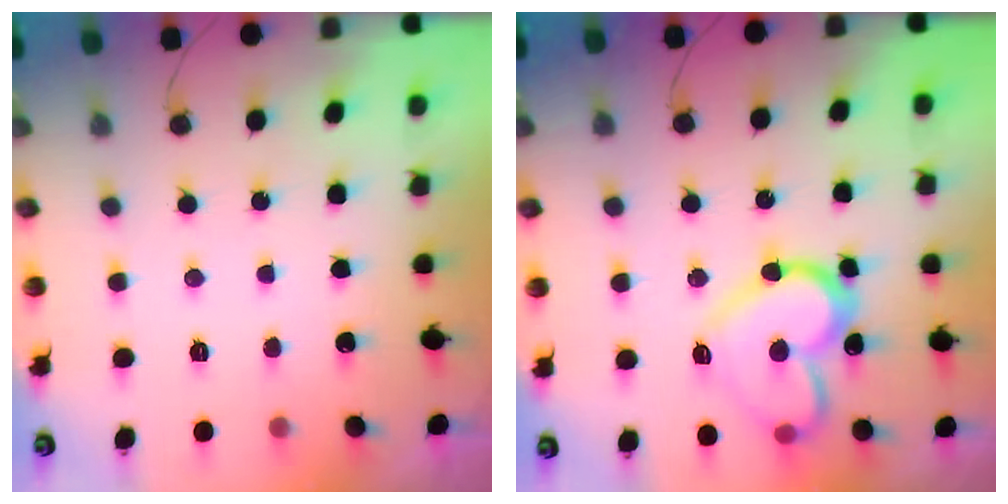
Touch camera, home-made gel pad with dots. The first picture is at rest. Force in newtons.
{"total": 17.5, "press": 17.4, "slide": 1.4}